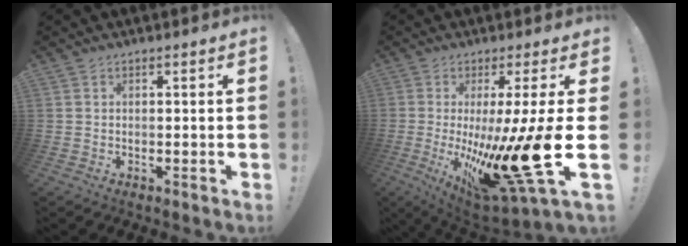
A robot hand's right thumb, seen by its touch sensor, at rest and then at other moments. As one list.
[{"total": 24.4, "force": [-4.0, 5.2, 23.5], "torque": [-0.326, -0.022, -0.035]}]